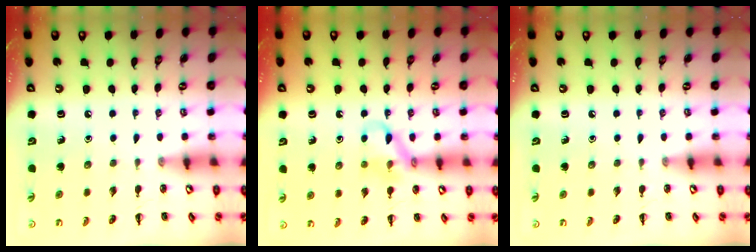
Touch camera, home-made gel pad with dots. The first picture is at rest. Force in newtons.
{"total": 11.0, "press": 10.9, "slide": 1.3}
{"total": 0.0}